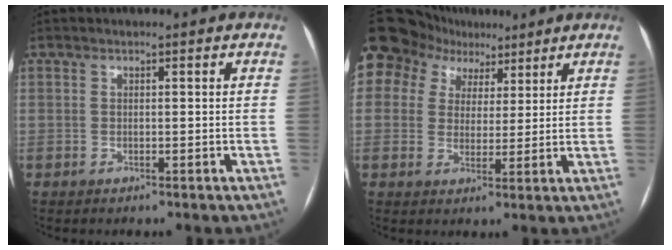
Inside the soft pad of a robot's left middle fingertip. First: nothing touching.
{"total": 18.3, "force": [10.9, 13.5, 5.6], "torque": [-0.179, 0.066, 0.199]}